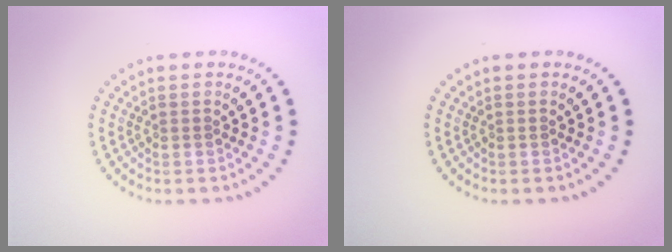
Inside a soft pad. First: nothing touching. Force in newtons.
{"total": 0.0}